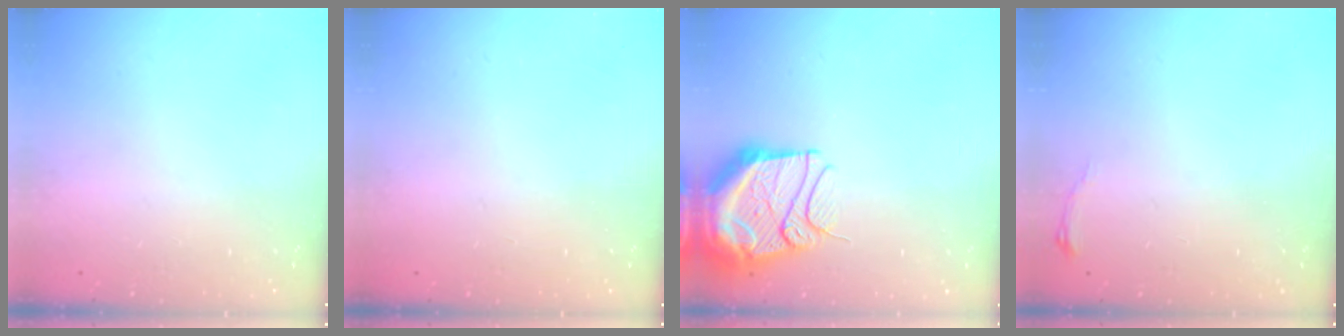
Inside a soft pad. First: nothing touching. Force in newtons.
{"total": 0.0}
{"total": 17.9, "press": 16.5, "slide": 6.9}
{"total": 3.1, "press": 3.1, "slide": 0.5}